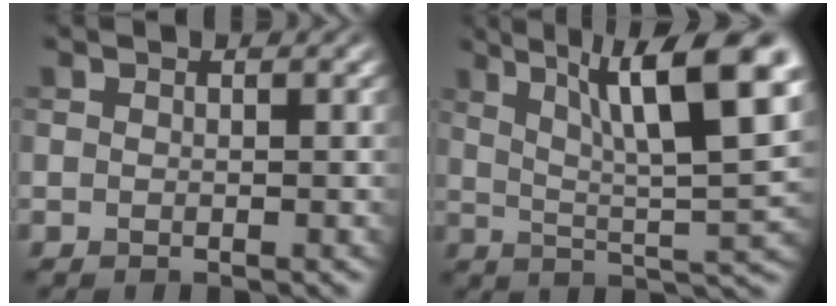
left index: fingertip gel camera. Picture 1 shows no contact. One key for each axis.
{"total": 11.6, "fx": 5.3, "fy": 2.3, "fz": 10.1, "tx": -0.157, "ty": 0.011, "tz": 0.090}